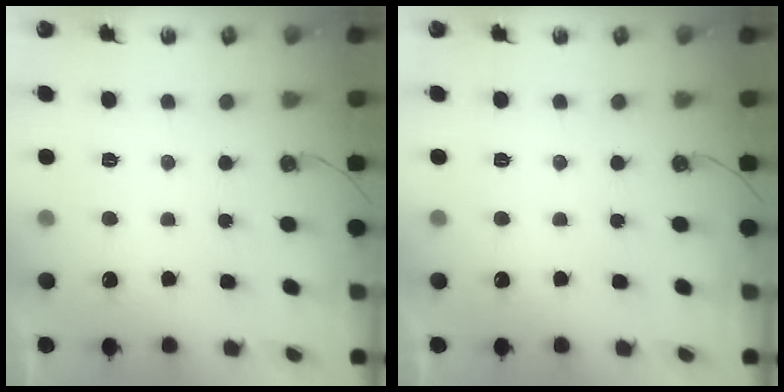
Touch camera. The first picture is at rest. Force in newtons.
{"total": 0.0}